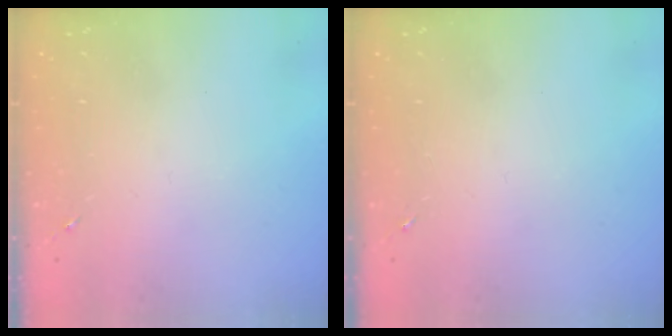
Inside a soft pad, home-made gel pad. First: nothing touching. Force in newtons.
{"total": 0.0}